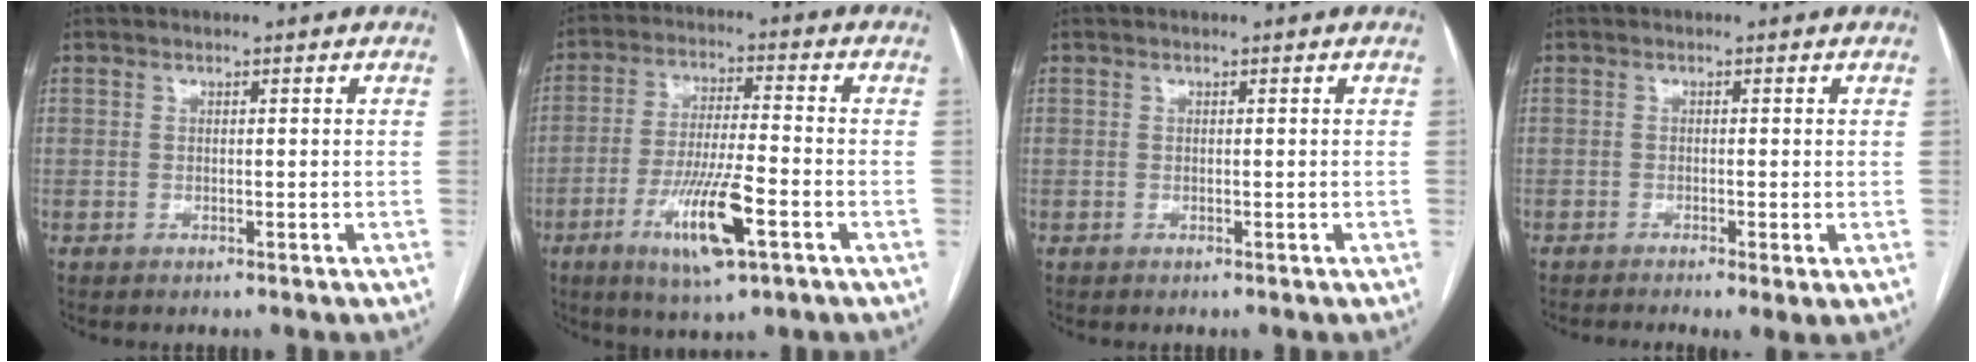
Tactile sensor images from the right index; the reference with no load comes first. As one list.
[{"total": 11.4, "force": [-4.8, 1.5, 10.2], "torque": [-0.194, -0.014, -0.081]}, {"total": 0.0}, {"total": 3.1, "force": [-1.6, 0.4, 2.7], "torque": [-0.038, -0.011, -0.025]}]